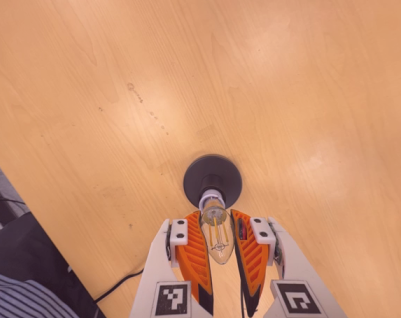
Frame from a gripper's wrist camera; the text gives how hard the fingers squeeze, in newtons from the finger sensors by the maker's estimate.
{"total": 23.0, "left": 26.5, "right": 19.5}